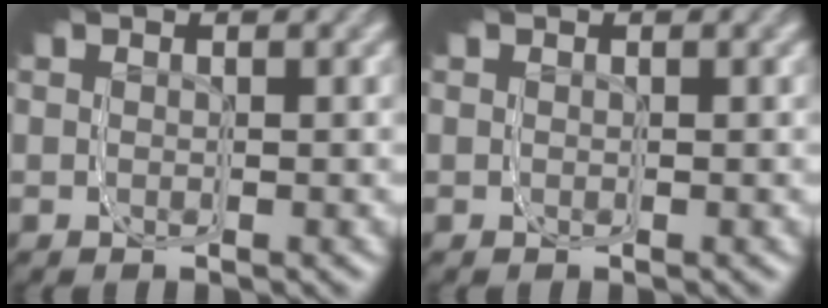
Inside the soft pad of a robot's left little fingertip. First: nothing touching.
{"total": 0.0}